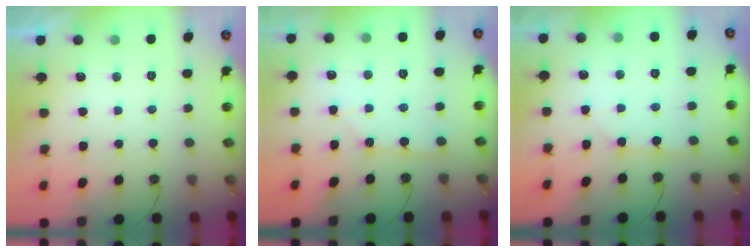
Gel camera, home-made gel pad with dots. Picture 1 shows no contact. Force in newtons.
{"total": 2.0, "press": 2.0, "slide": 0.2}
{"total": 2.8, "press": 2.8, "slide": 0.3}